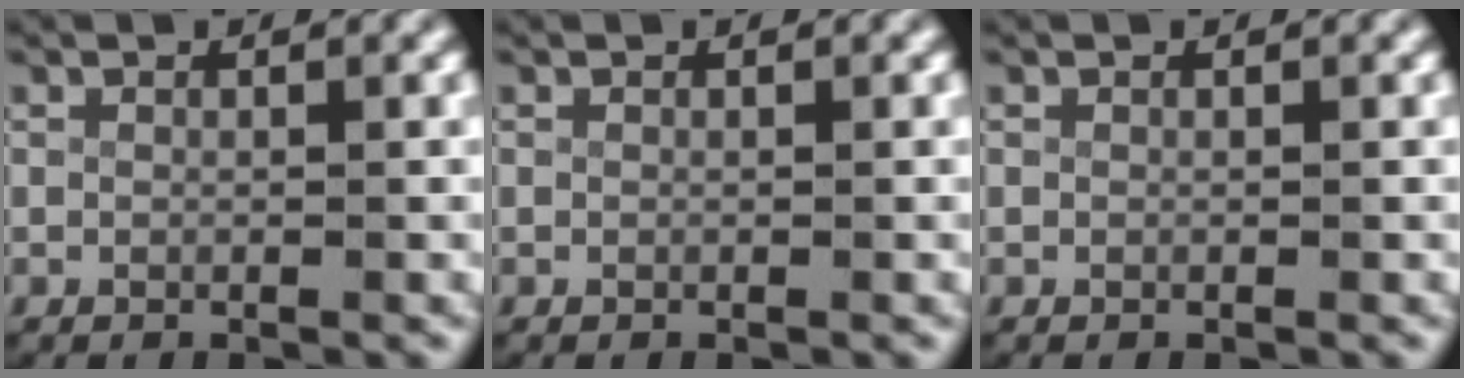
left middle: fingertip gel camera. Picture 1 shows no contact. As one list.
[{"total": 0.0}, {"total": 0.0}]